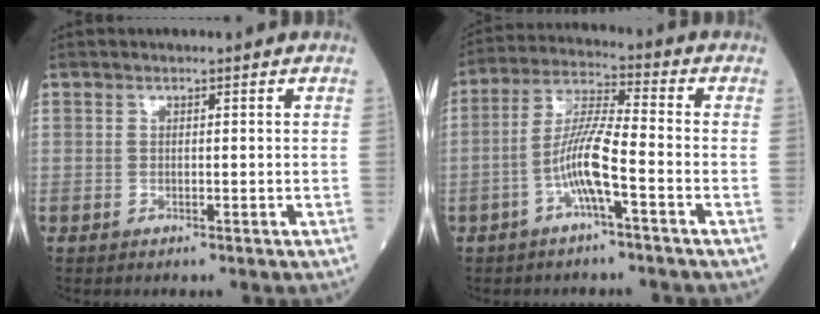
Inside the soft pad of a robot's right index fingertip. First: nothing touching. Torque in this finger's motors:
{"motor_torque": [0.57, -0.14, 0.27, 0.10]}